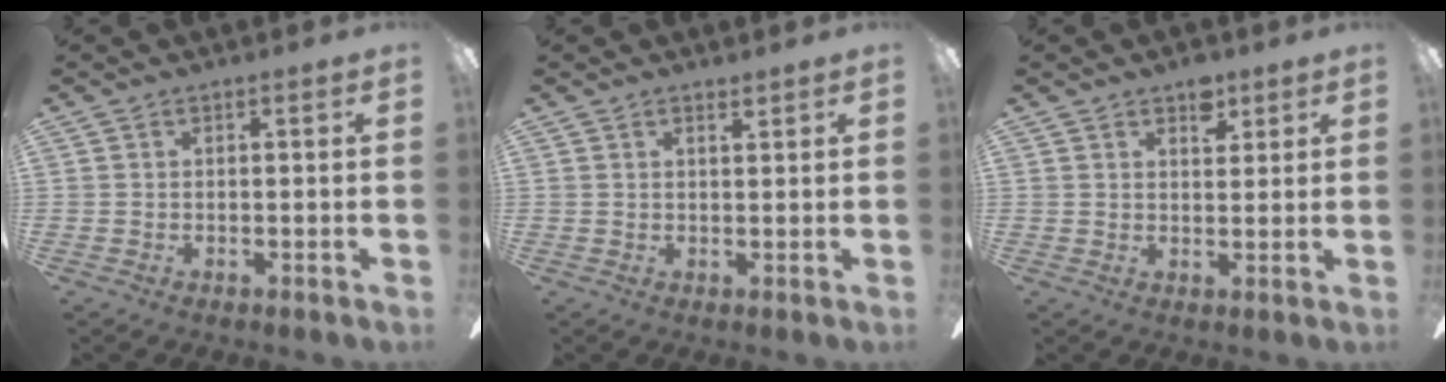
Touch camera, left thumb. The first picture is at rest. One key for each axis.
{"total": 1.4, "fx": 1.3, "fy": 0.3, "fz": 0.5, "tx": -0.004, "ty": -0.004, "tz": 0.022}
{"total": 5.2, "fx": 3.5, "fy": 2.7, "fz": 2.6, "tx": -0.010, "ty": -0.020, "tz": 0.054}